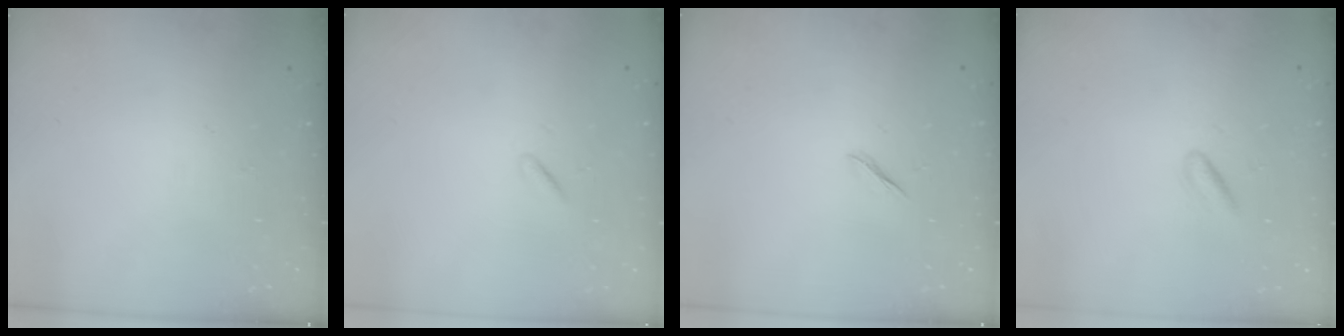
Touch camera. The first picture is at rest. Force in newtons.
{"total": 0.0}
{"total": 1.7, "press": 1.6, "slide": 0.5}
{"total": 2.1, "press": 1.9, "slide": 0.9}